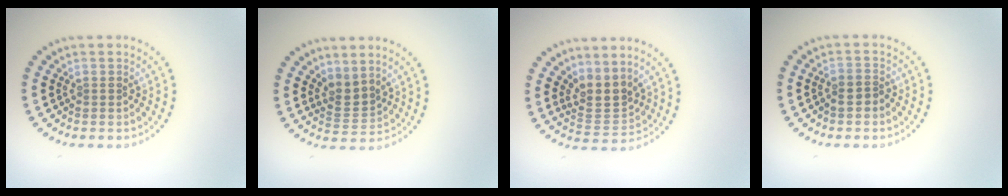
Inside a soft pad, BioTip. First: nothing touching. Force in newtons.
{"total": 2.2, "press": 1.5, "slide": 1.7}
{"total": 3.0, "press": 2.3, "slide": 1.9}
{"total": 1.6, "press": 1.4, "slide": 0.6}